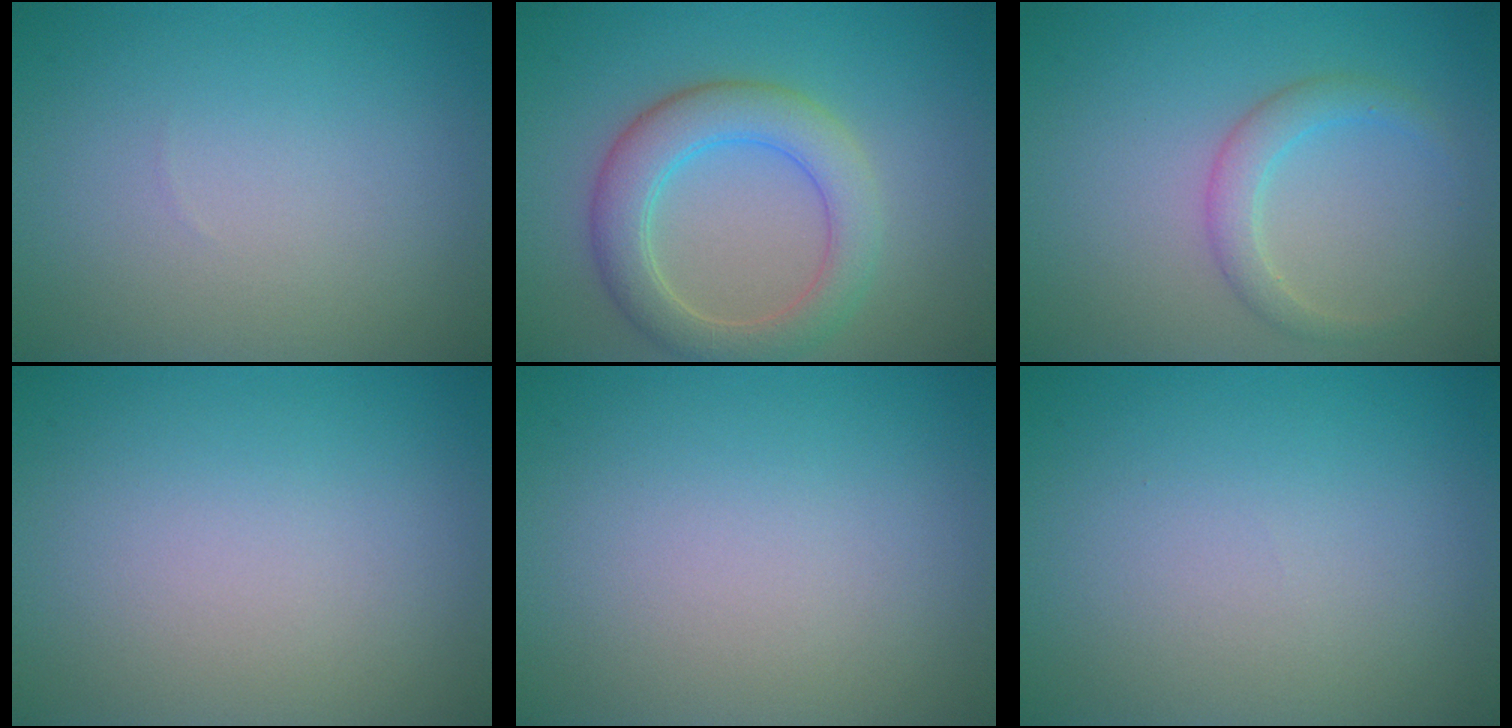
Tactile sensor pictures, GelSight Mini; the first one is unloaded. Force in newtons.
{"total": 5.2, "press": 5.2, "slide": 0.6}
{"total": 2.3, "press": 2.2, "slide": 0.3}
{"total": 0.0}
{"total": 0.0}
{"total": 0.0}